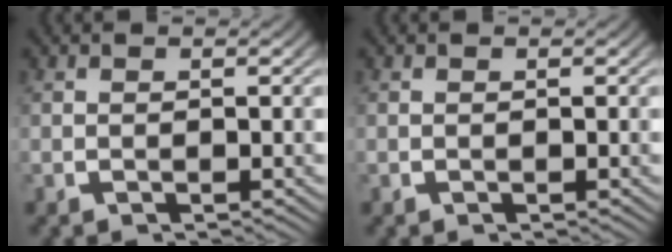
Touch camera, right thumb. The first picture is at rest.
{"total": 0.0}